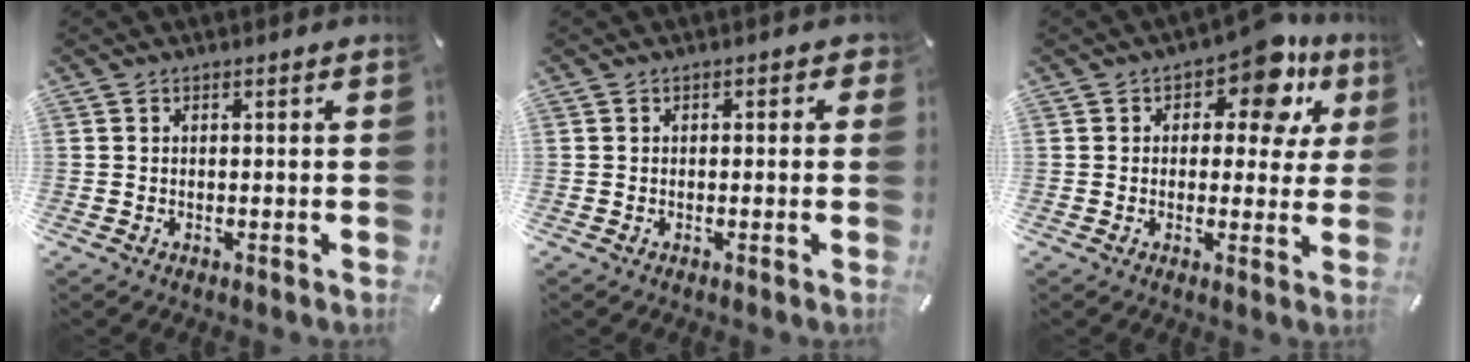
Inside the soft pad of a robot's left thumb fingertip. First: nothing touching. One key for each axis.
{"total": 1.1, "fx": -0.3, "fy": 0.9, "fz": 0.5, "tx": -0.001, "ty": 0.002, "tz": -0.008}
{"total": 11.5, "fx": 6.3, "fy": 6.0, "fz": 7.6, "tx": -0.092, "ty": -0.039, "tz": 0.103}